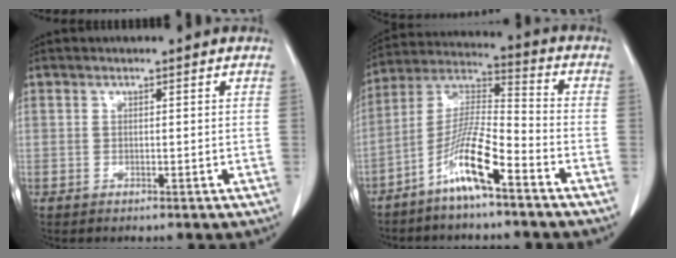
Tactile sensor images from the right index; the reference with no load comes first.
{"total": 10.6, "force": [-6.3, 0.7, 8.6], "torque": [-0.175, -0.004, -0.126]}